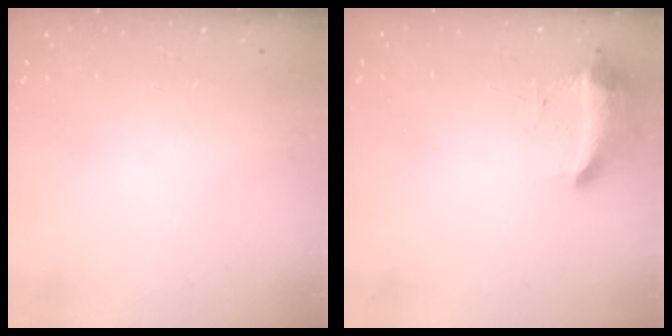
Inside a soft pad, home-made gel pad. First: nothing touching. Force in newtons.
{"total": 9.1, "press": 9.1, "slide": 0.0}